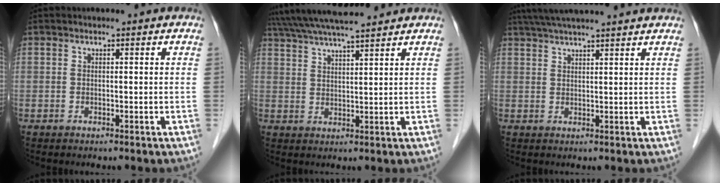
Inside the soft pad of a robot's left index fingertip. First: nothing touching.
{"total": 12.4, "force": [11.3, 0.2, 5.2], "torque": [-0.100, 0.032, 0.180]}
{"total": 12.1, "force": [10.6, -0.2, 5.8], "torque": [-0.099, 0.041, 0.149]}